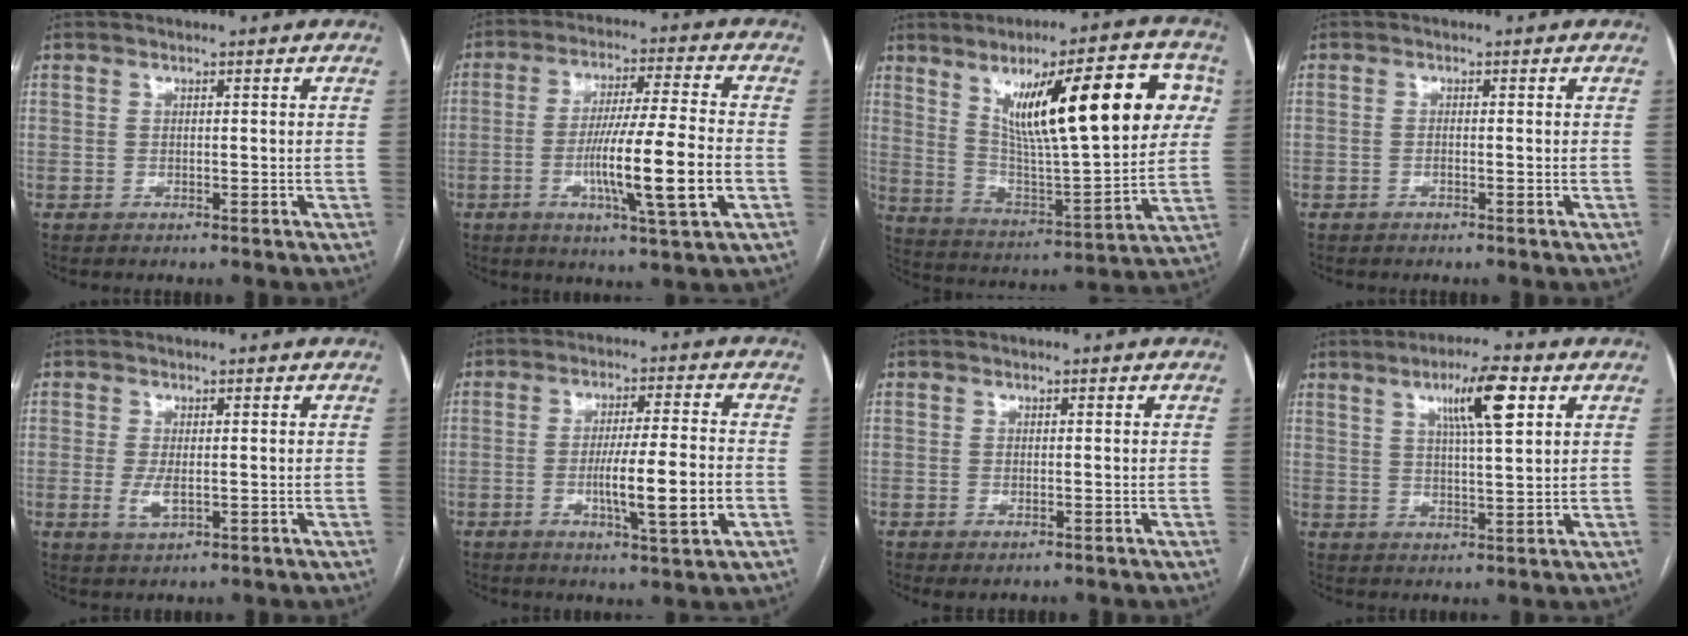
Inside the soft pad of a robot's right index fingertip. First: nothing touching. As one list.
[{"total": 14.1, "force": [-3.5, -0.1, 13.6], "torque": [-0.240, -0.012, -0.064]}, {"total": 23.1, "force": [7.9, 4.3, 21.2], "torque": [-0.323, 0.018, 0.126]}, {"total": 0.7, "force": [-0.2, 0.0, 0.6], "torque": [-0.011, 0.000, -0.003]}, {"total": 3.0, "force": [-0.4, 1.3, 2.7], "torque": [-0.061, -0.006, -0.002]}, {"total": 10.3, "force": [-2.4, 0.1, 10.0], "torque": [-0.165, -0.010, -0.042]}, {"total": 1.4, "force": [-0.5, 0.6, 1.2], "torque": [-0.024, -0.003, -0.002]}, {"total": 8.6, "force": [4.0, 0.8, 7.6], "torque": [-0.131, 0.007, 0.064]}]